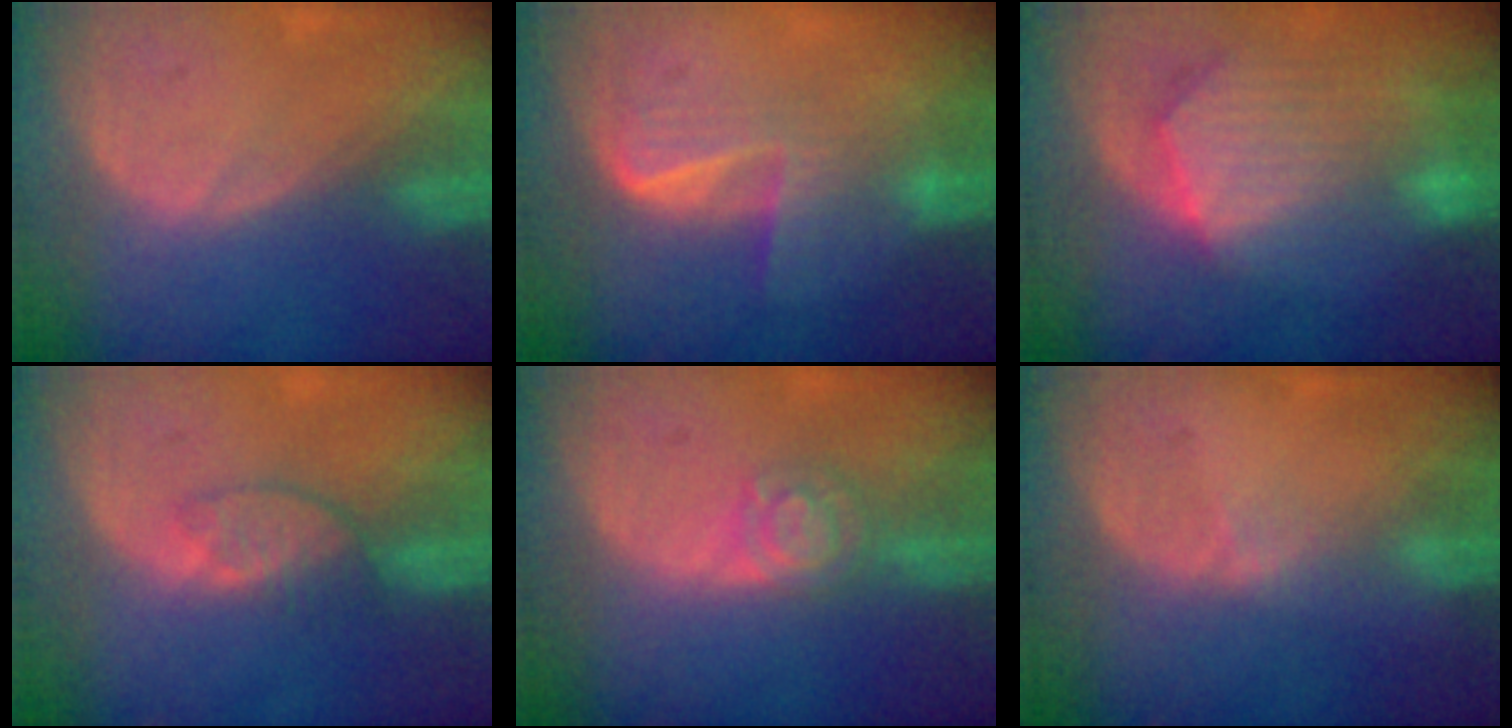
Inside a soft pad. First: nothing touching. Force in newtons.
{"total": 6.9, "press": 5.8, "slide": 3.8}
{"total": 10.3, "press": 8.9, "slide": 5.1}
{"total": 3.7, "press": 3.3, "slide": 1.6}
{"total": 4.9, "press": 4.3, "slide": 2.4}
{"total": 1.3, "press": 1.1, "slide": 0.8}